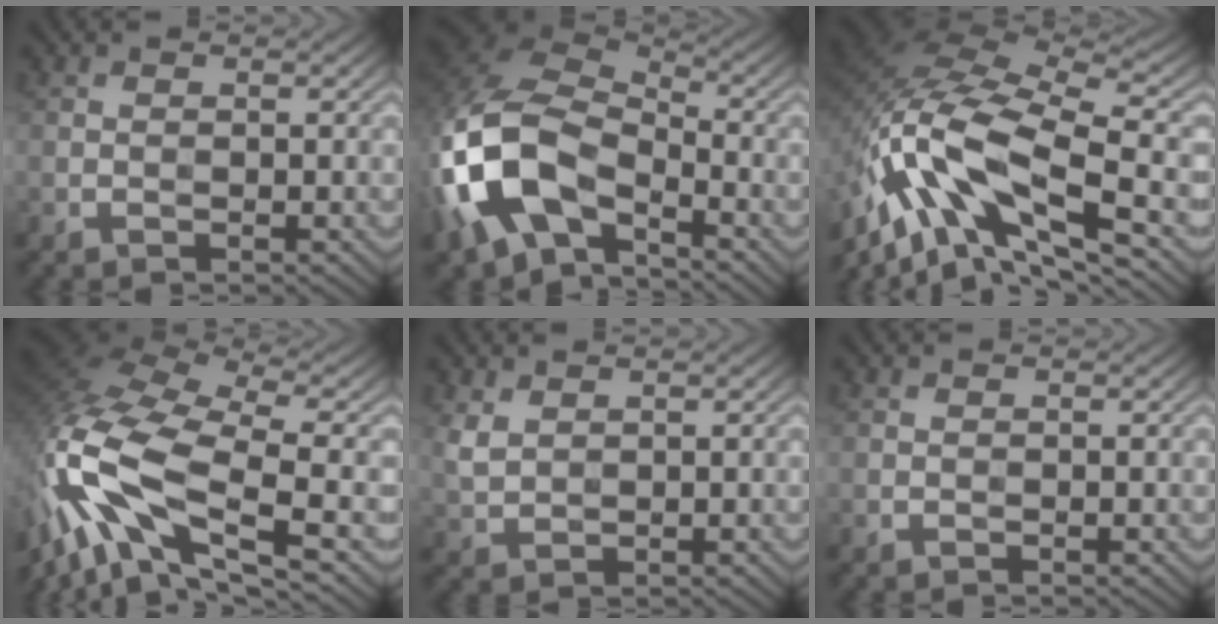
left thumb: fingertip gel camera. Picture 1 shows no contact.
{"total": 15.9, "force": [-6.4, 9.3, 11.2], "torque": [-0.273, -0.018, -0.134]}
{"total": 17.4, "force": [-6.4, 8.2, 13.9], "torque": [-0.317, -0.014, -0.120]}
{"total": 17.7, "force": [-5.1, 7.7, 15.1], "torque": [-0.371, -0.017, -0.091]}
{"total": 2.6, "force": [1.2, 1.7, 1.6], "torque": [-0.046, -0.001, 0.028]}
{"total": 0.0}